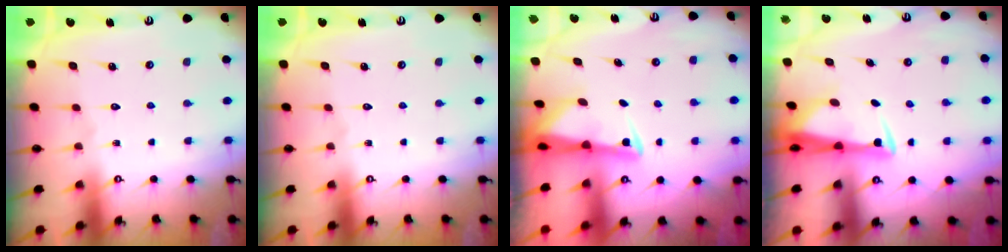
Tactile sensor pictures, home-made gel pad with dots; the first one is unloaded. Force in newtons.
{"total": 0.0}
{"total": 2.4, "press": 2.3, "slide": 0.4}
{"total": 3.0, "press": 2.8, "slide": 0.9}